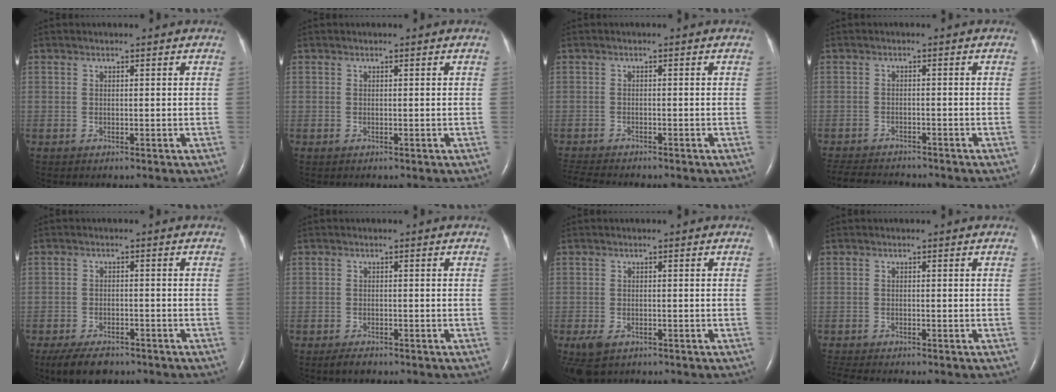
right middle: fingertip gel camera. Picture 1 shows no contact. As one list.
[{"total": 0.0}, {"total": 4.7, "force": [-4.4, 0.4, 1.6], "torque": [-0.027, -0.014, -0.072]}, {"total": 8.8, "force": [-8.1, 1.8, 2.7], "torque": [-0.048, -0.007, -0.118]}, {"total": 6.6, "force": [-5.0, 2.8, 3.2], "torque": [-0.059, -0.006, -0.080]}, {"total": 1.9, "force": [-1.5, 0.6, 1.0], "torque": [-0.026, -0.004, -0.023]}, {"total": 4.5, "force": [-2.6, 2.5, 2.6], "torque": [-0.061, -0.011, -0.040]}, {"total": 3.8, "force": [-3.4, 0.3, 1.6], "torque": [-0.028, -0.010, -0.055]}]